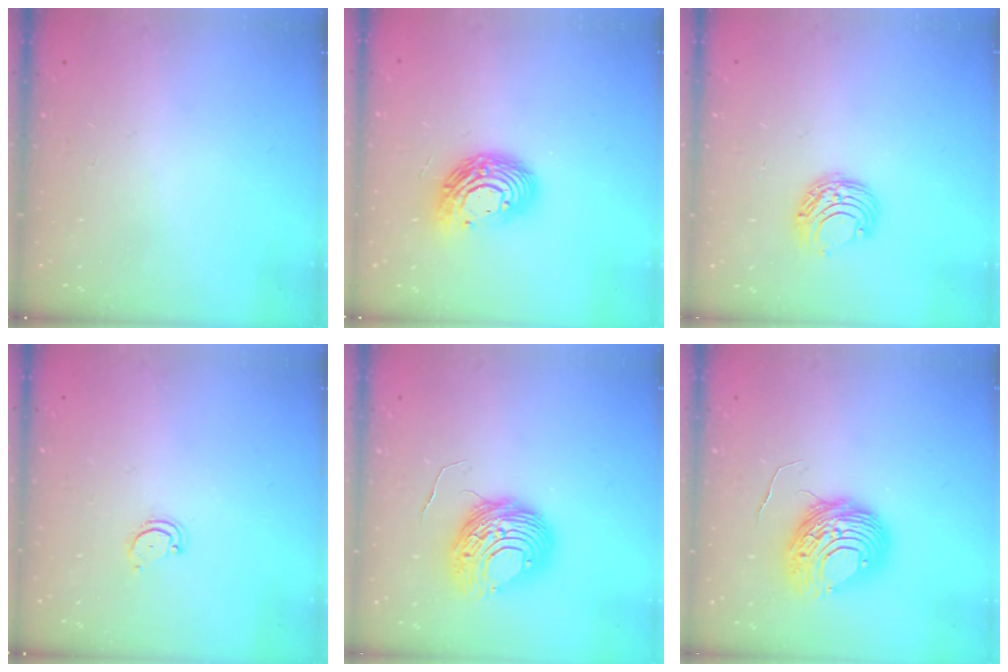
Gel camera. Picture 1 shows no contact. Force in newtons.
{"total": 12.9, "press": 12.9, "slide": 1.2}
{"total": 7.6, "press": 7.6, "slide": 0.6}
{"total": 3.5, "press": 3.5, "slide": 0.5}
{"total": 10.7, "press": 10.6, "slide": 1.2}
{"total": 10.7, "press": 10.6, "slide": 1.2}